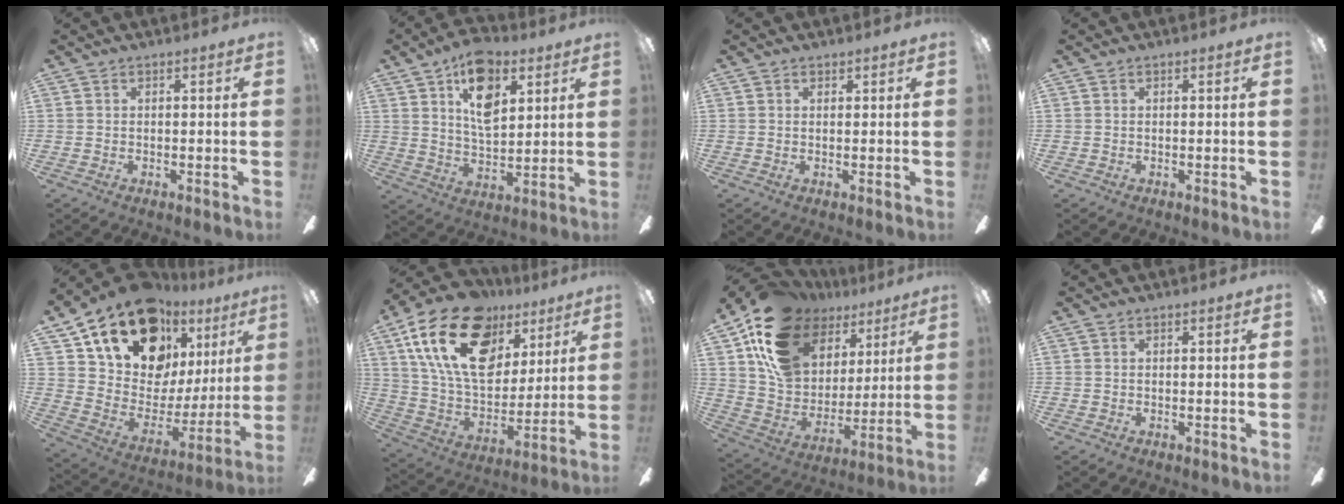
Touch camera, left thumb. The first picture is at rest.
{"total": 14.2, "force": [7.3, 7.7, 9.5], "torque": [-0.146, -0.013, 0.129]}
{"total": 0.7, "force": [0.5, 0.4, 0.2], "torque": [0.004, -0.002, 0.009]}
{"total": 0.0}
{"total": 21.3, "force": [14.2, 11.8, 10.7], "torque": [-0.196, -0.078, 0.263]}
{"total": 25.4, "force": [12.4, 15.6, 15.8], "torque": [-0.290, -0.047, 0.223]}
{"total": 19.3, "force": [10.9, 13.2, 8.9], "torque": [-0.172, -0.052, 0.209]}
{"total": 0.0}